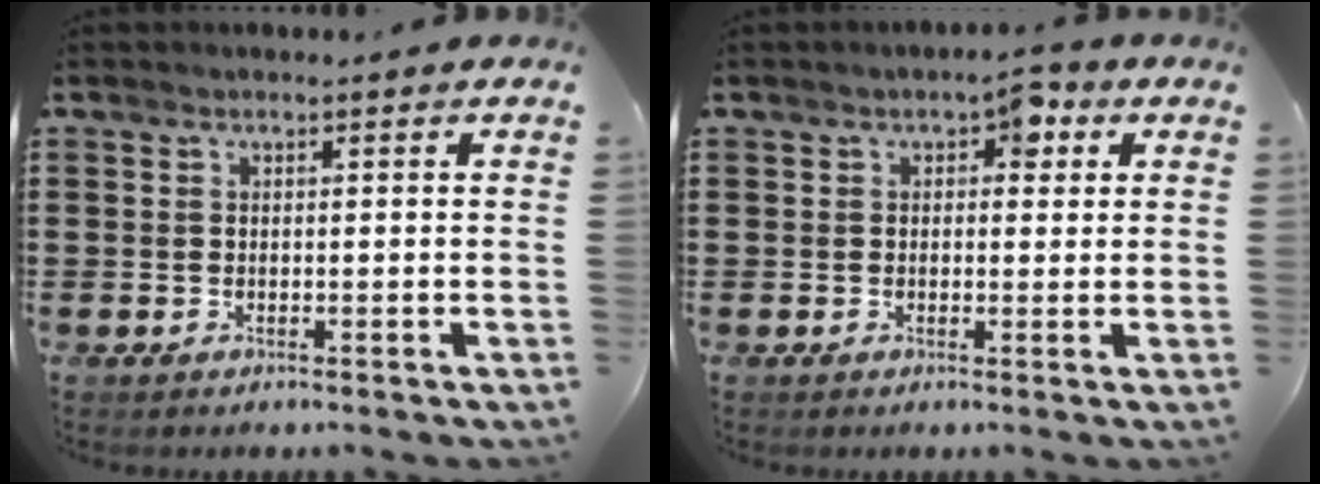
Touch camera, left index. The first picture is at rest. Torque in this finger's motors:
{"motor_torque": [1.05, -0.15, 0.36, 0.02]}